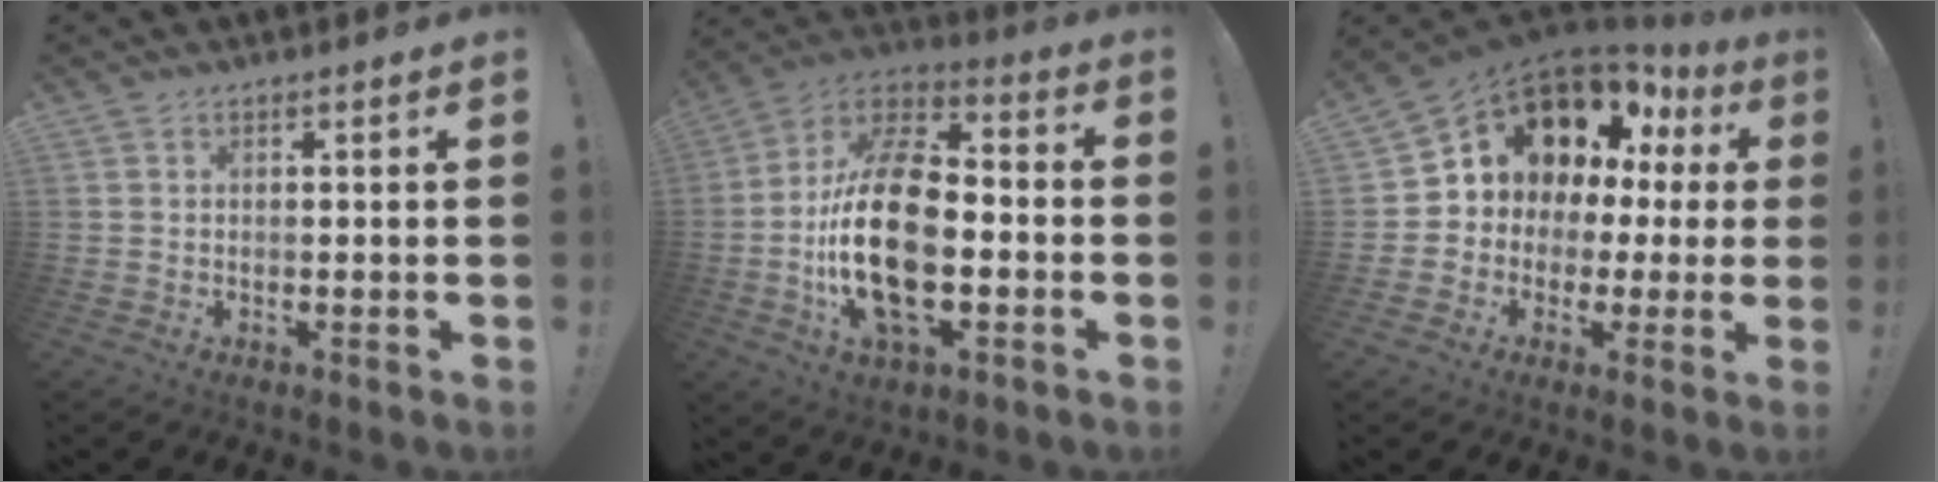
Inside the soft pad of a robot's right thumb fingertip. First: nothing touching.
{"total": 24.7, "force": [-3.9, 12.8, 20.8], "torque": [-0.412, 0.019, -0.062]}
{"total": 10.3, "force": [5.1, 7.8, 4.4], "torque": [-0.074, -0.049, 0.106]}